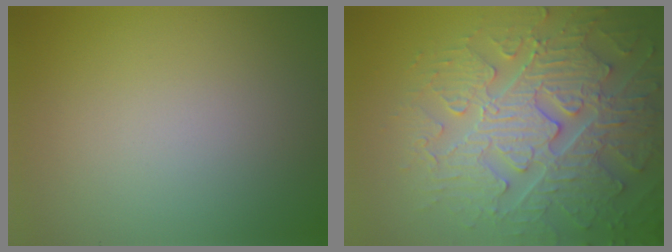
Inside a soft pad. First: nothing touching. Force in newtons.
{"total": 8.3, "press": 6.5, "slide": 5.1}